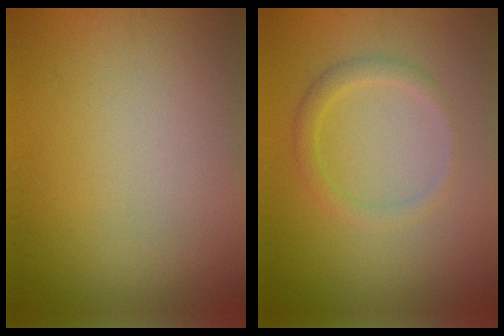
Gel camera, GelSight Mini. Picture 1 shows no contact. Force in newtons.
{"total": 1.9, "press": 1.9, "slide": 0.1}